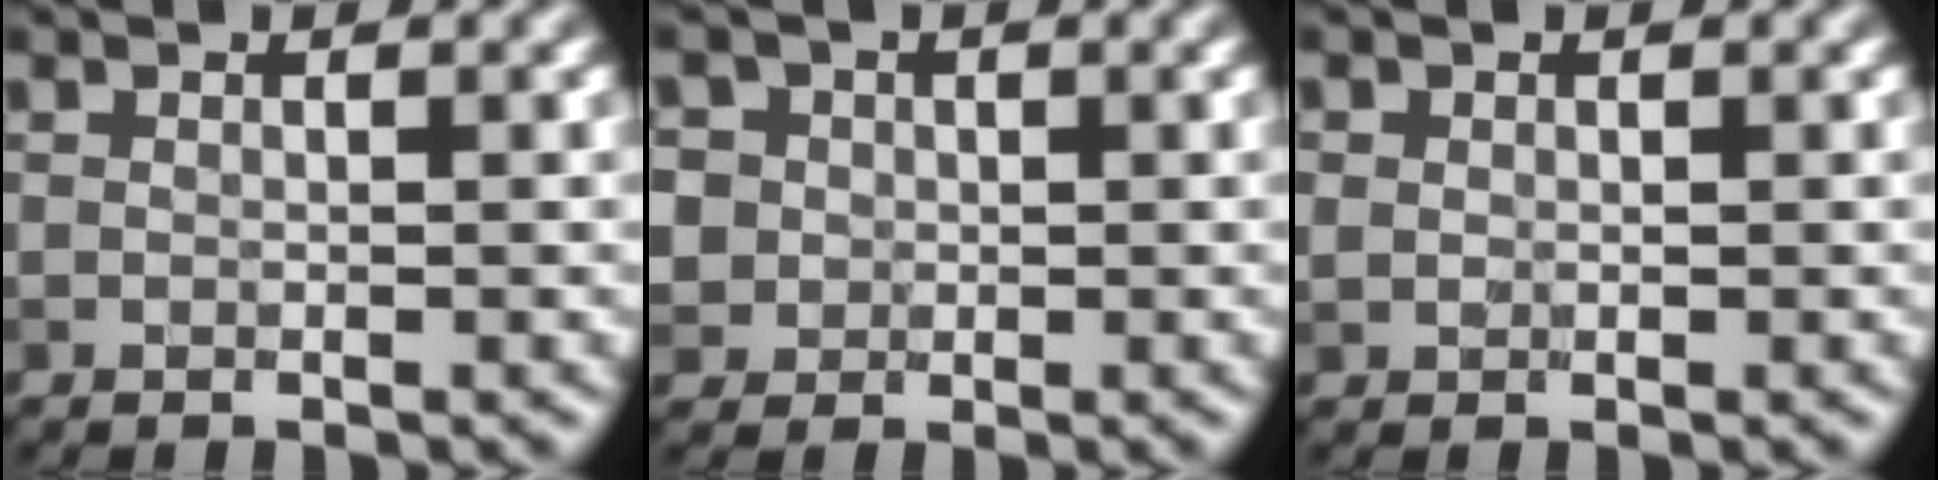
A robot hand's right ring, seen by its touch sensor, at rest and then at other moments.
{"total": 5.9, "force": [1.6, 5.3, 2.1], "torque": [-0.051, 0.028, 0.008]}
{"total": 1.1, "force": [0.3, 1.0, 0.4], "torque": [-0.005, -0.001, 0.007]}